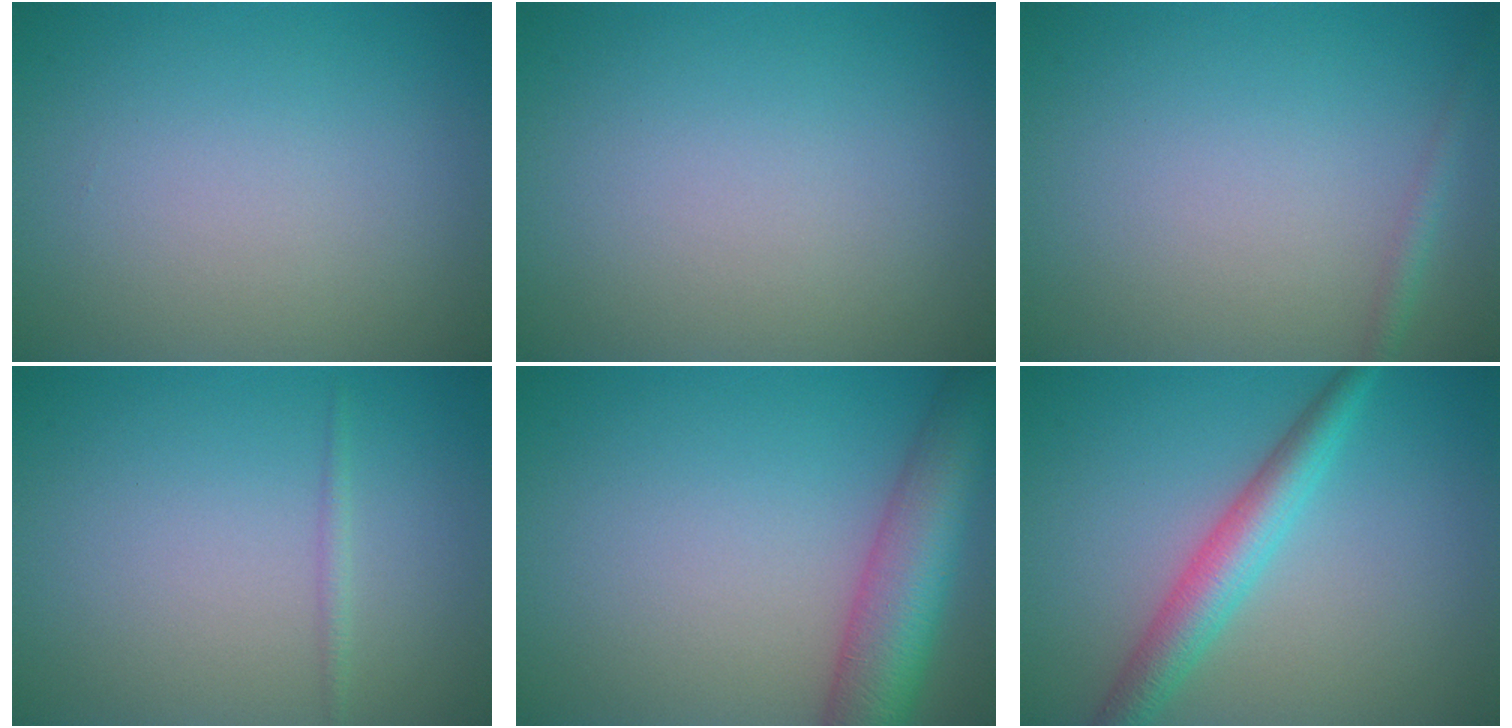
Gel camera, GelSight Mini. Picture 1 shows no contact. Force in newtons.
{"total": 0.0}
{"total": 1.1, "press": 1.1, "slide": 0.1}
{"total": 0.8, "press": 0.8, "slide": 0.1}
{"total": 7.7, "press": 7.7, "slide": 0.4}
{"total": 4.1, "press": 4.1, "slide": 0.1}